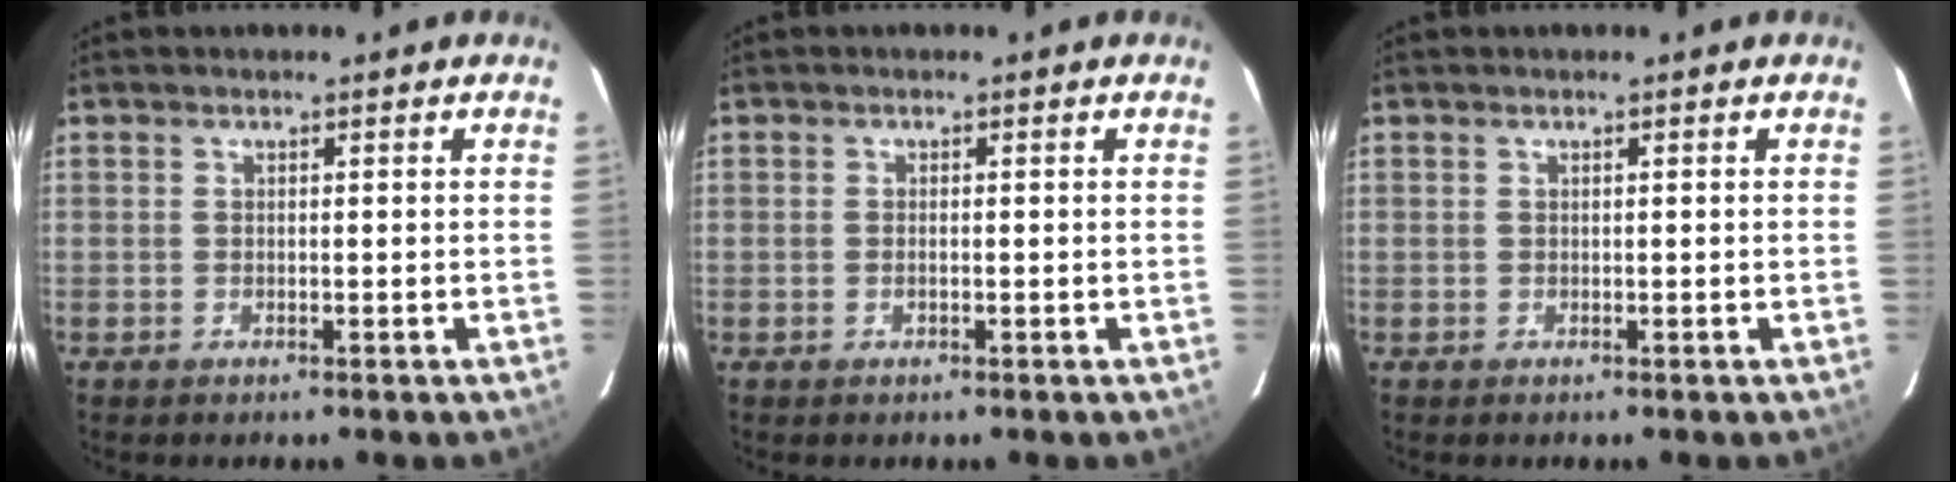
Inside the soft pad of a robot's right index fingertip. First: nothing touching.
{"total": 0.8, "force": [-0.2, 0.3, 0.7], "torque": [-0.015, 0.000, -0.004]}
{"total": 0.0}